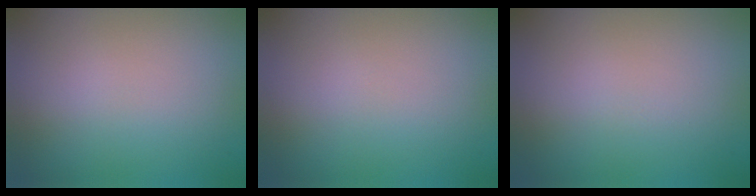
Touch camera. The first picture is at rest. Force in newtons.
{"total": 0.0}
{"total": 0.0}